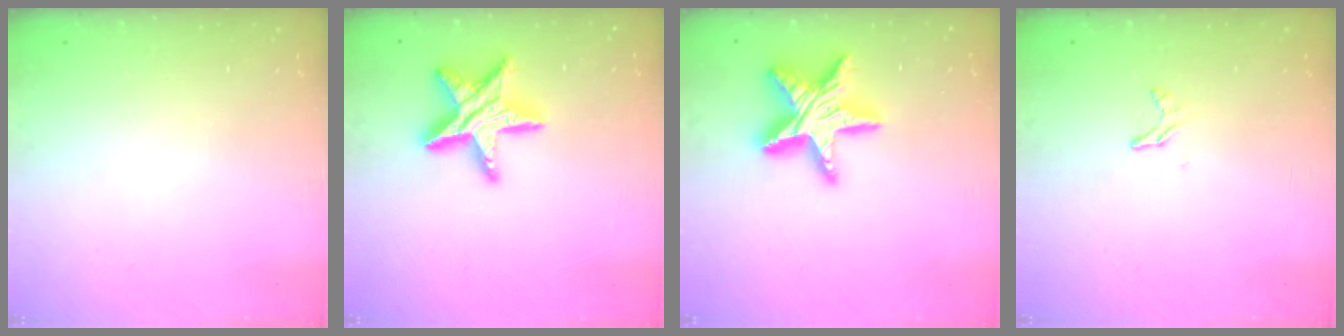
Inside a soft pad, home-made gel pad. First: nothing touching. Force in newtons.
{"total": 16.0, "press": 16.0, "slide": 1.0}
{"total": 17.1, "press": 17.0, "slide": 1.5}
{"total": 3.1, "press": 3.1, "slide": 0.2}